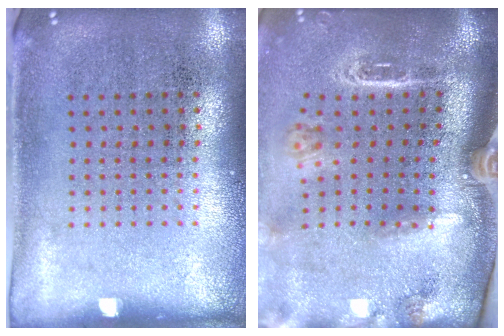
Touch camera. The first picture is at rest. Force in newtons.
{"total": 3.0, "press": 2.1, "slide": 2.1}